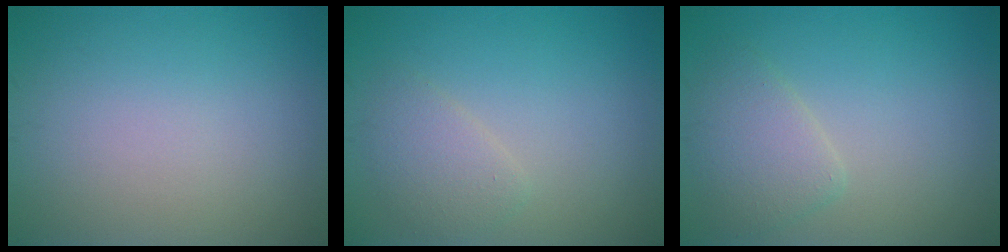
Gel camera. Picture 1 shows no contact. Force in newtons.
{"total": 2.1, "press": 2.1, "slide": 0.1}
{"total": 2.9, "press": 2.9, "slide": 0.2}